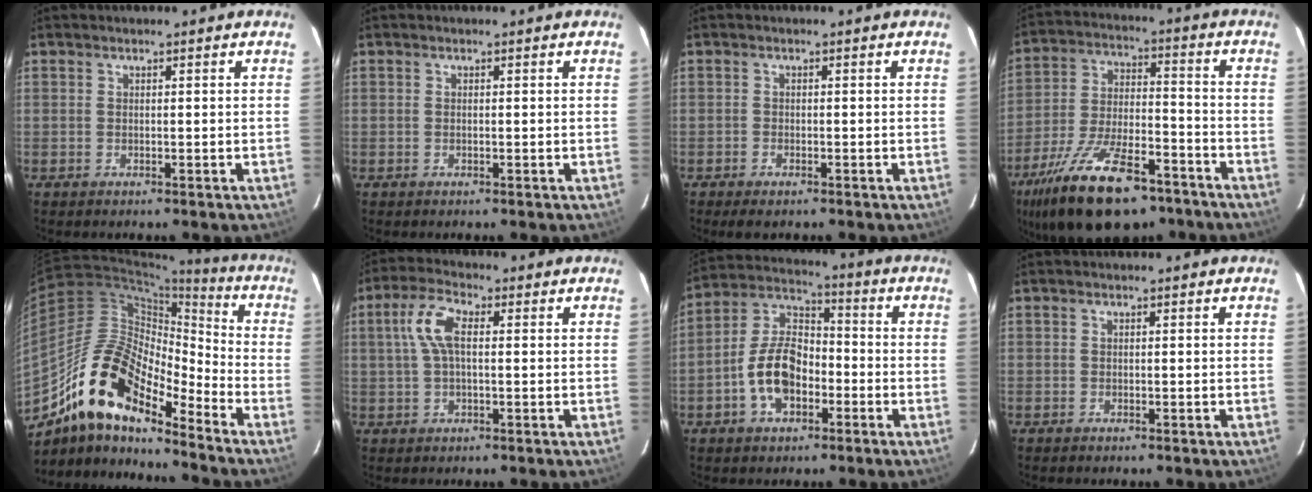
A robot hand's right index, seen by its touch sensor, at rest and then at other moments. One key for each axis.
{"total": 0.0}
{"total": 2.1, "fx": -1.6, "fy": 0.8, "fz": 1.1, "tx": -0.028, "ty": -0.005, "tz": -0.030}
{"total": 22.6, "fx": -15.3, "fy": 9.1, "fz": 13.9, "tx": -0.272, "ty": -0.027, "tz": -0.244}
{"total": 17.6, "fx": -12.4, "fy": 6.1, "fz": 10.9, "tx": -0.190, "ty": 0.001, "tz": -0.248}
{"total": 6.5, "fx": 1.0, "fy": 2.7, "fz": 5.8, "tx": -0.122, "ty": 0.017, "tz": 0.018}
{"total": 11.5, "fx": -4.2, "fy": 6.9, "fz": 8.2, "tx": -0.165, "ty": 0.025, "tz": -0.071}
{"total": 0.0}